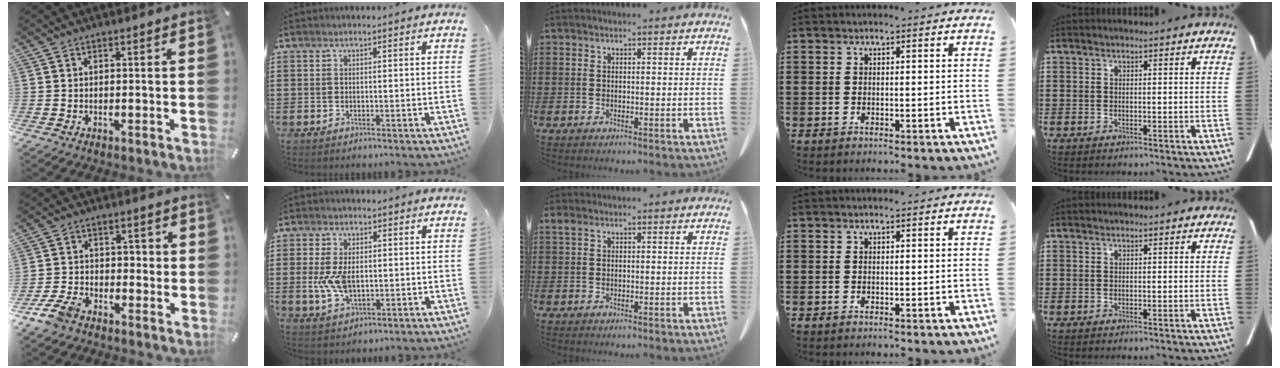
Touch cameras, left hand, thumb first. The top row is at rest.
{"thumb": {"total": 8.0, "force": [-5.0, 5.3, 3.2], "torque": [-0.070, 0.030, -0.095]}, "index": {"total": 6.5, "force": [-0.1, 3.6, 5.3], "torque": [-0.128, 0.001, -0.008]}, "middle": {"total": 0.9, "force": [0.4, 0.4, 0.8], "torque": [-0.017, 0.004, 0.006]}}